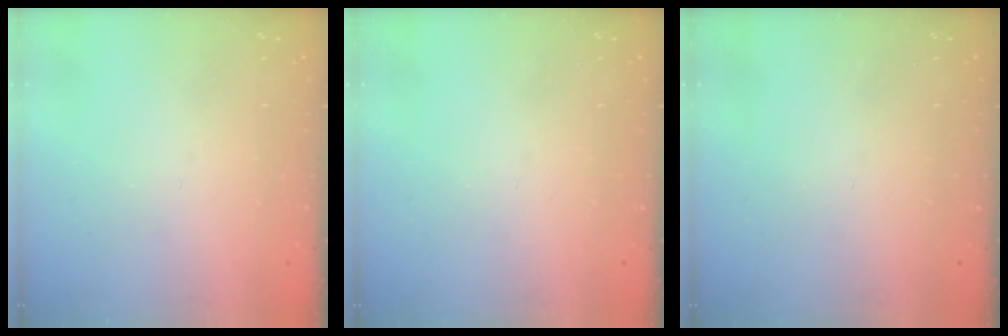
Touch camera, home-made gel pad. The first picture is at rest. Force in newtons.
{"total": 0.0}
{"total": 0.0}